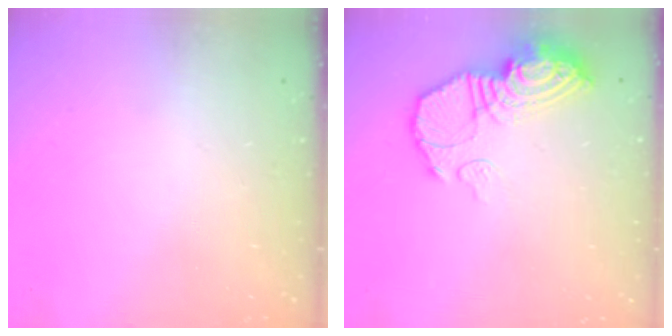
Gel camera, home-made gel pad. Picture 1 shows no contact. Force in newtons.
{"total": 12.7, "press": 12.6, "slide": 1.1}